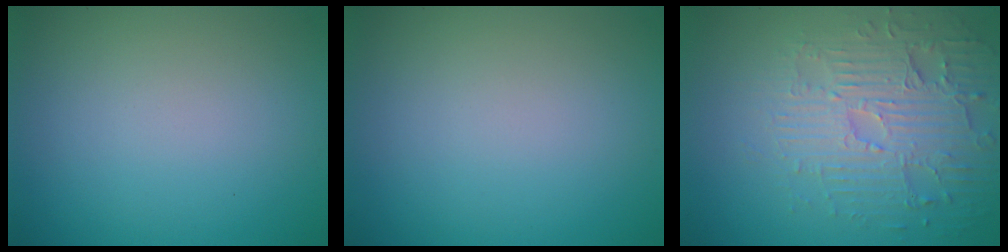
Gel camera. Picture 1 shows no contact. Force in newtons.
{"total": 0.0}
{"total": 4.7, "press": 4.3, "slide": 1.9}